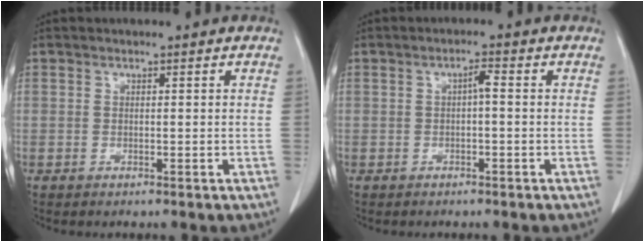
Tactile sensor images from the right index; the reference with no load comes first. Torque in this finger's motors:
{"motor_torque": [0.39, -0.17, 0.20, 0.04]}